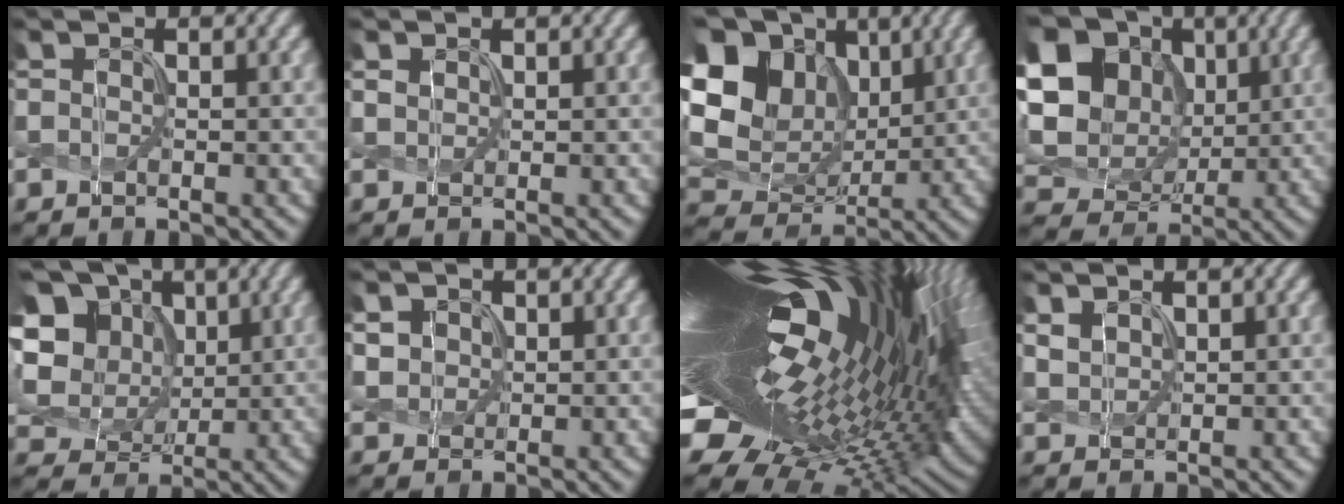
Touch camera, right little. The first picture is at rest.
{"total": 0.8, "force": [0.7, 0.4, 0.2], "torque": [-0.009, -0.001, 0.017]}
{"total": 16.7, "force": [5.0, 12.6, 9.8], "torque": [-0.233, 0.035, 0.088]}
{"total": 16.2, "force": [4.0, 13.3, 8.5], "torque": [-0.220, 0.024, 0.069]}
{"total": 13.5, "force": [3.8, 10.8, 7.1], "torque": [-0.179, 0.023, 0.070]}
{"total": 2.1, "force": [0.8, 1.8, 0.7], "torque": [-0.031, -0.003, 0.023]}
{"total": 21.7, "force": [4.0, 8.6, 19.5], "torque": [-0.343, -0.013, 0.056]}
{"total": 1.5, "force": [1.2, 0.8, 0.6], "torque": [-0.022, 0.000, 0.031]}